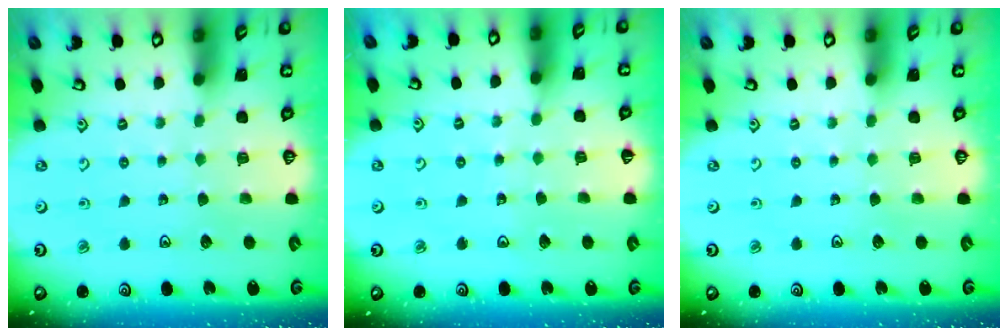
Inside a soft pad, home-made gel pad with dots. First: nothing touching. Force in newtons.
{"total": 3.1, "press": 3.1, "slide": 0.3}
{"total": 0.0}